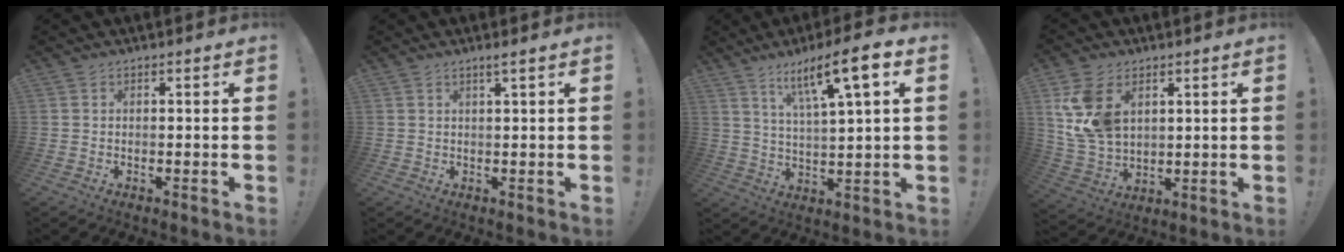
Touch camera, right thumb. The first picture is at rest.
{"total": 2.1, "force": [1.3, -0.3, 1.6], "torque": [-0.025, -0.004, 0.020]}
{"total": 12.7, "force": [6.8, 1.7, 10.6], "torque": [-0.166, -0.035, 0.099]}
{"total": 13.3, "force": [5.1, 9.3, 8.0], "torque": [-0.146, -0.022, 0.104]}